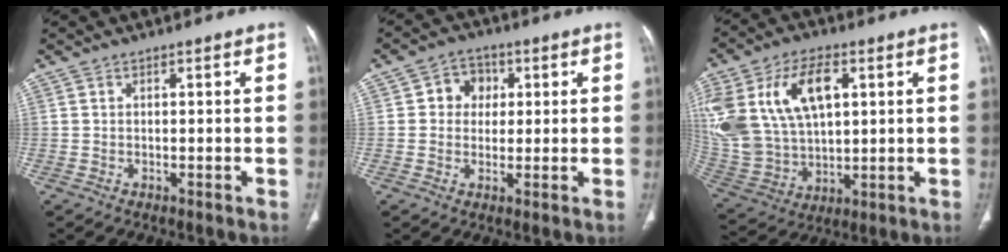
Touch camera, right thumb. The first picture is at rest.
{"total": 5.7, "force": [1.2, 5.0, 2.5], "torque": [-0.002, 0.006, 0.011]}
{"total": 24.1, "force": [7.6, 14.8, 17.4], "torque": [-0.374, 0.008, 0.156]}